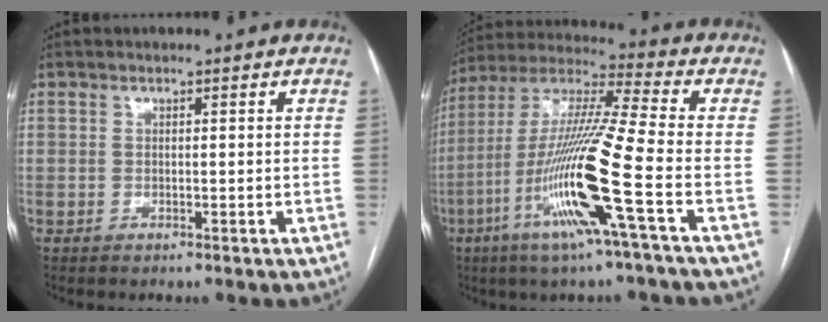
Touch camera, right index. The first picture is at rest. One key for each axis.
{"total": 18.0, "fx": -6.4, "fy": -1.0, "fz": 16.8, "tx": -0.337, "ty": -0.016, "tz": -0.129}